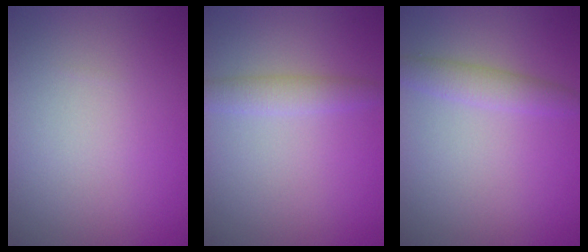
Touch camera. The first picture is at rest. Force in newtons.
{"total": 2.1, "press": 2.1, "slide": 0.1}
{"total": 2.3, "press": 2.3, "slide": 0.0}